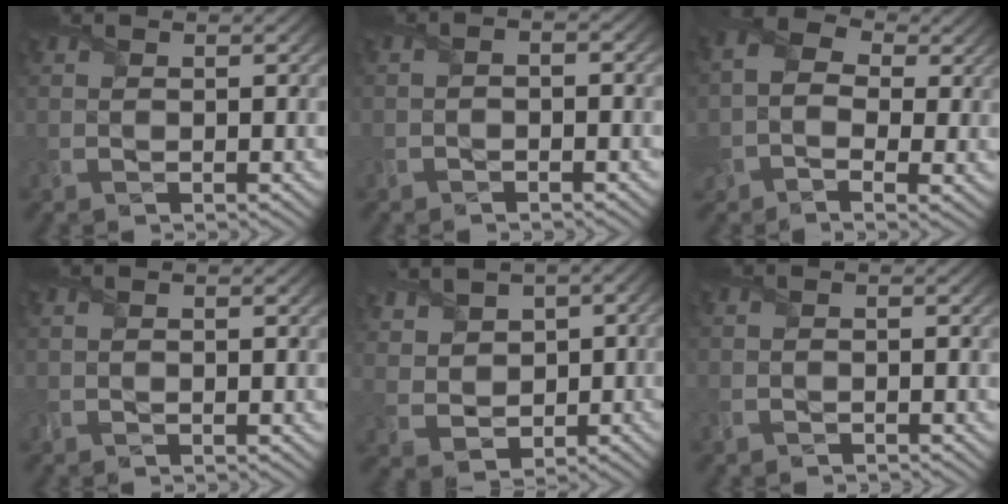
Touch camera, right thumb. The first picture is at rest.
{"total": 1.6, "force": [-1.1, 0.6, 1.0], "torque": [-0.015, 0.004, -0.018]}
{"total": 7.3, "force": [0.1, 5.2, 5.1], "torque": [-0.122, -0.009, 0.000]}
{"total": 0.5, "force": [-0.5, 0.0, 0.3], "torque": [-0.004, 0.001, -0.007]}
{"total": 4.7, "force": [1.7, 4.1, 1.5], "torque": [-0.068, -0.010, 0.035]}
{"total": 1.5, "force": [-1.4, 0.4, 0.2], "torque": [-0.005, -0.003, -0.029]}